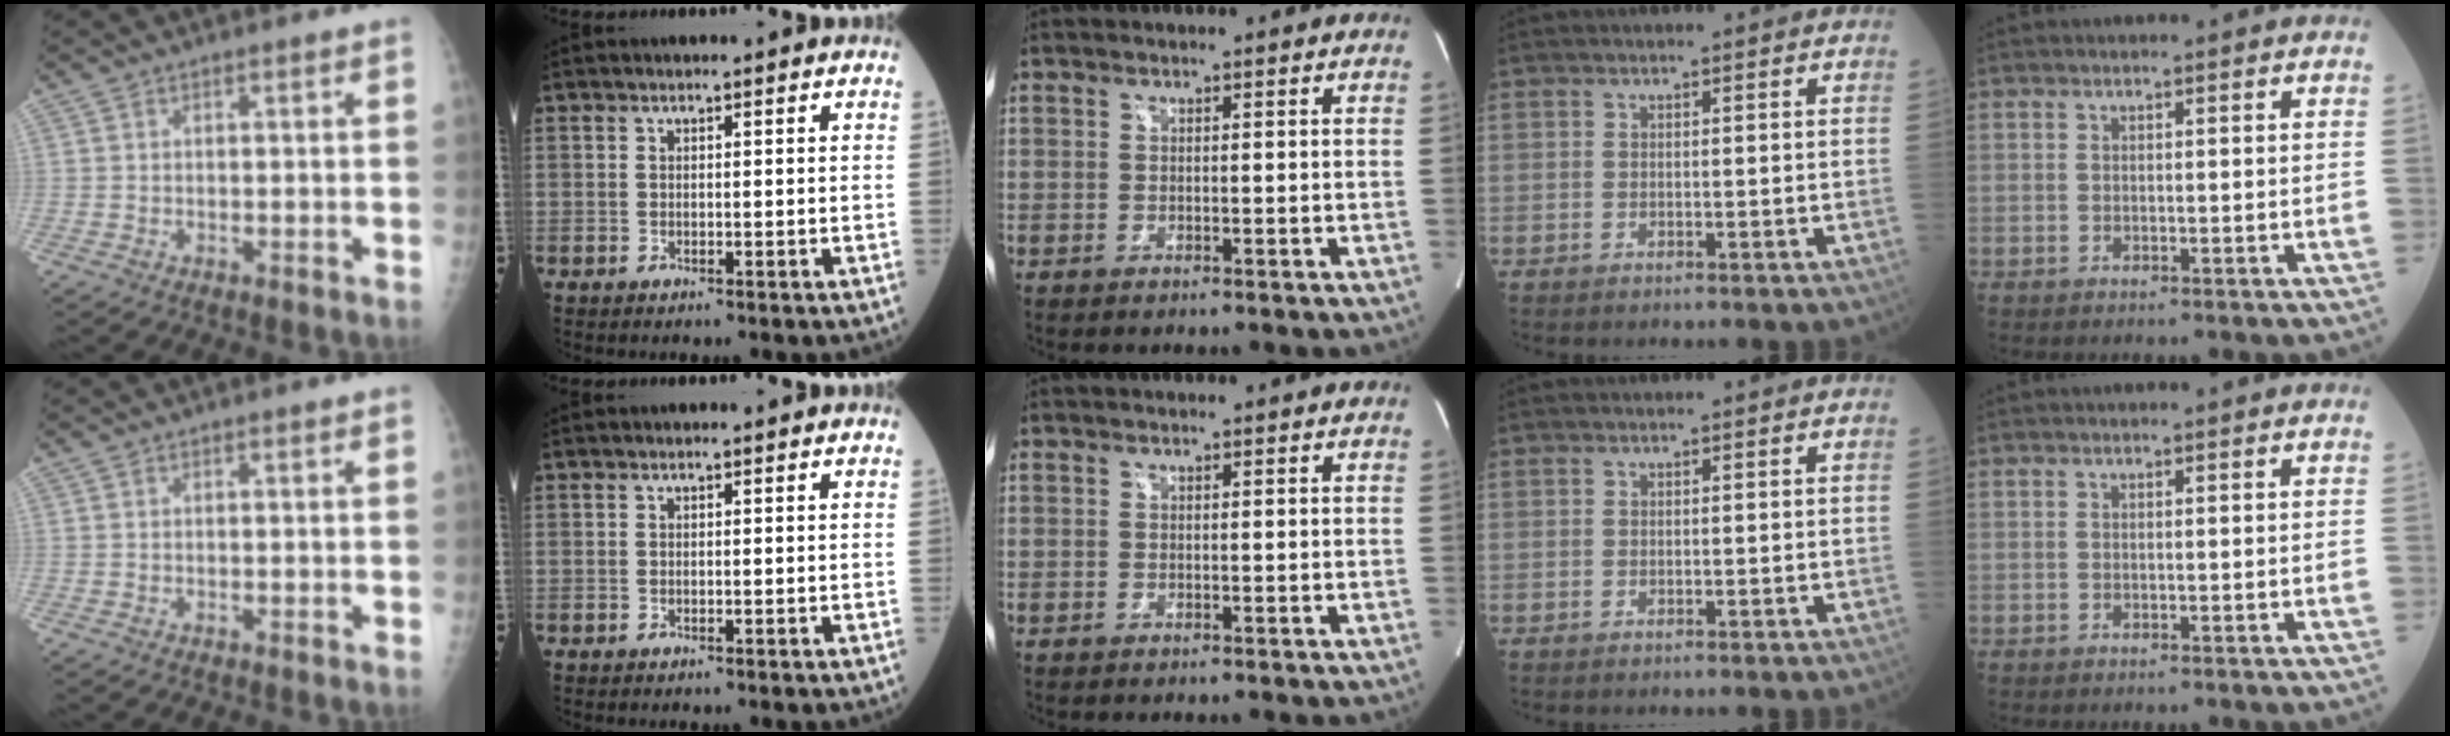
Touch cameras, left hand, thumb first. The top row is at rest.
{}